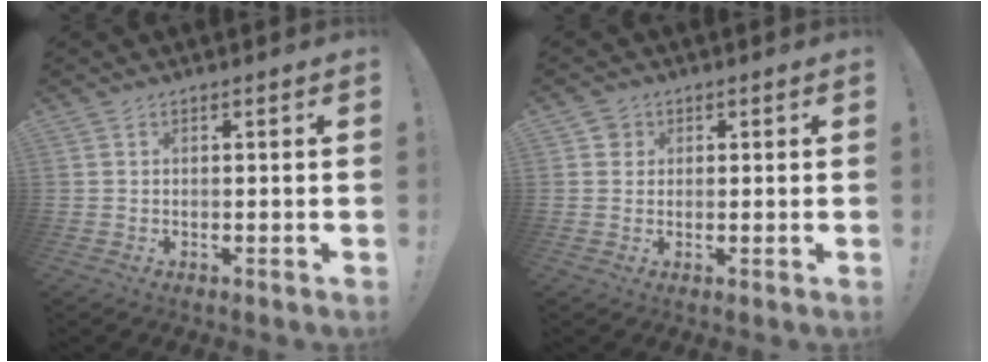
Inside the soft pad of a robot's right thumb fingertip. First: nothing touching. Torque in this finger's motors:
{"motor_torque": [-0.07, -0.15, 0.15, 0.23, 0.00]}